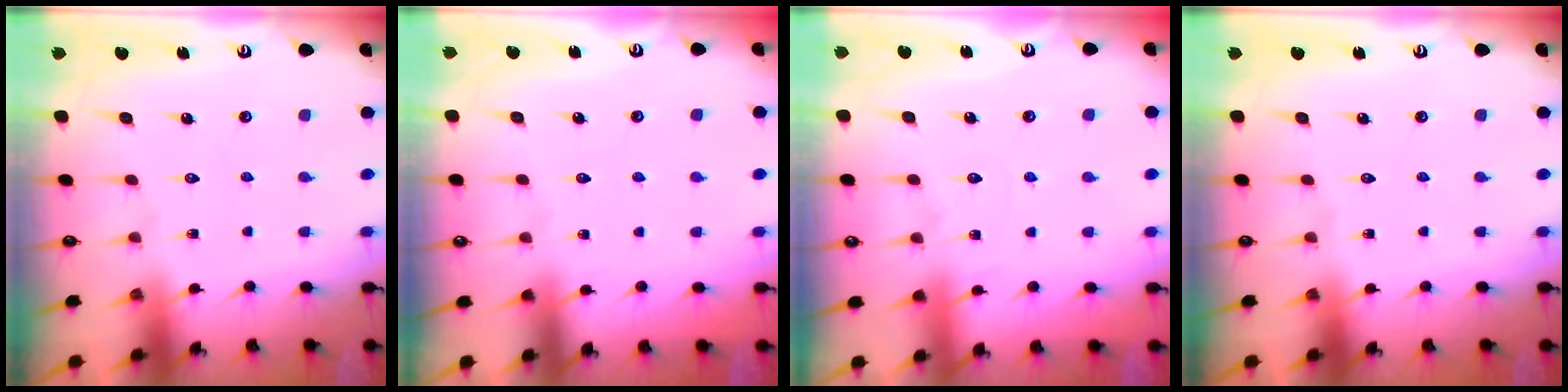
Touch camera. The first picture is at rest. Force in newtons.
{"total": 3.3, "press": 3.3, "slide": 0.6}
{"total": 5.4, "press": 5.3, "slide": 0.7}
{"total": 0.0}